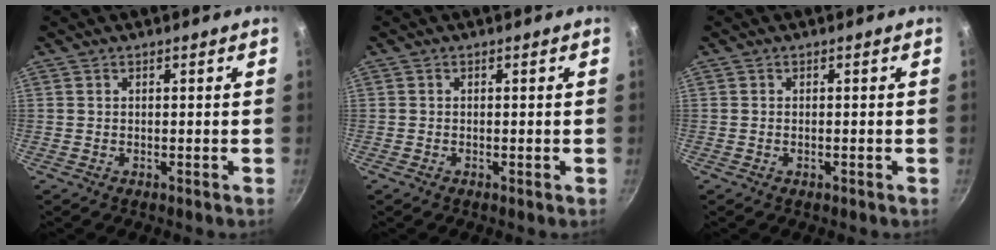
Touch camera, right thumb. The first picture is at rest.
{"total": 0.0}
{"total": 0.6, "force": [-0.3, 0.3, 0.4], "torque": [-0.007, 0.003, -0.005]}